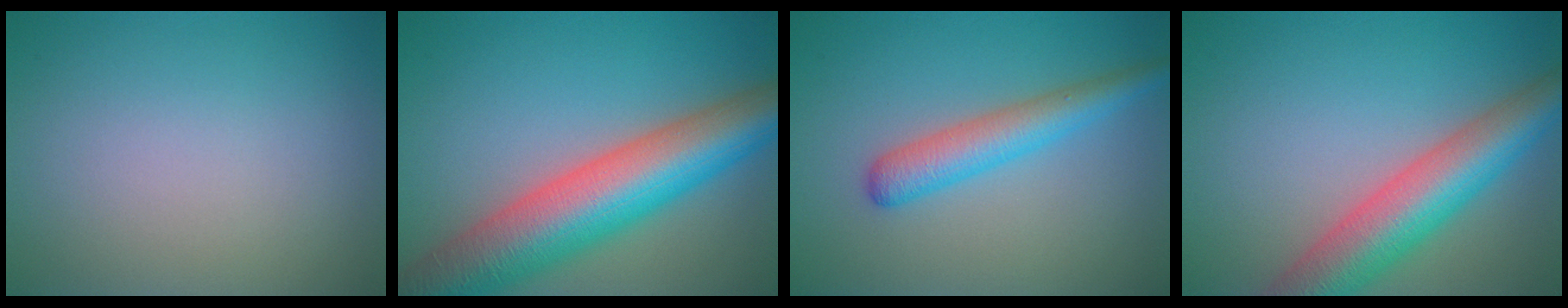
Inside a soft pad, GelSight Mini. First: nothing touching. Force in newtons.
{"total": 11.8, "press": 11.8, "slide": 0.5}
{"total": 3.8, "press": 3.8, "slide": 0.1}
{"total": 8.1, "press": 8.1, "slide": 0.4}